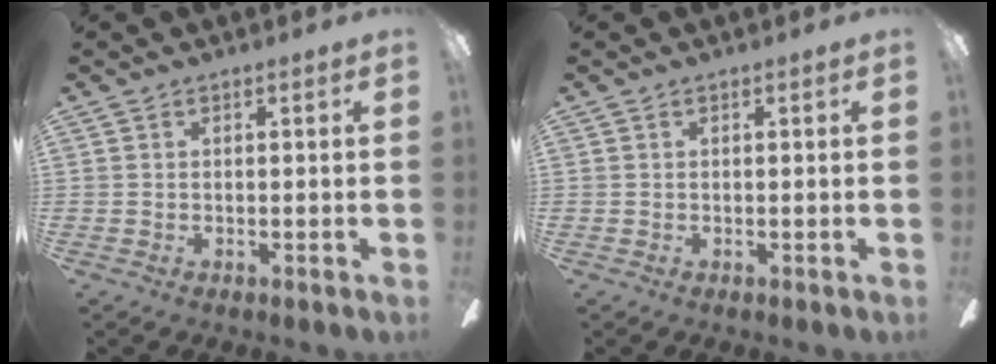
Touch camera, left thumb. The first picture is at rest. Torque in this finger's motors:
{"motor_torque": [0.00, 0.00, -0.03, -0.03, 0.00]}